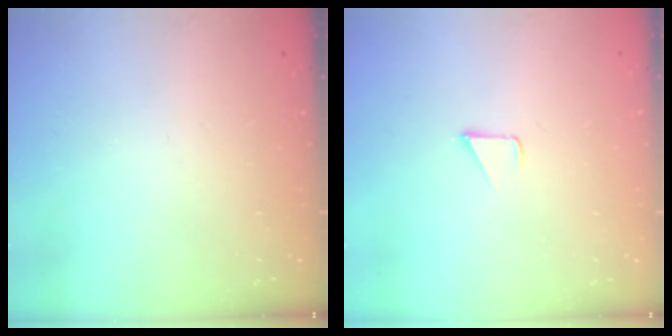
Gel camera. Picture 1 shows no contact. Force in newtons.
{"total": 1.8, "press": 1.7, "slide": 0.1}